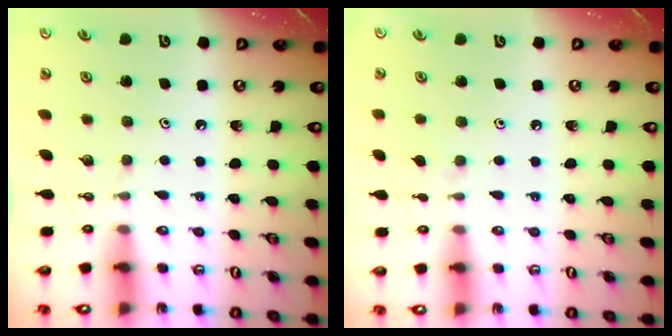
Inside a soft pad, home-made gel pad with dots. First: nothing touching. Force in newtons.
{"total": 4.7, "press": 4.7, "slide": 0.7}